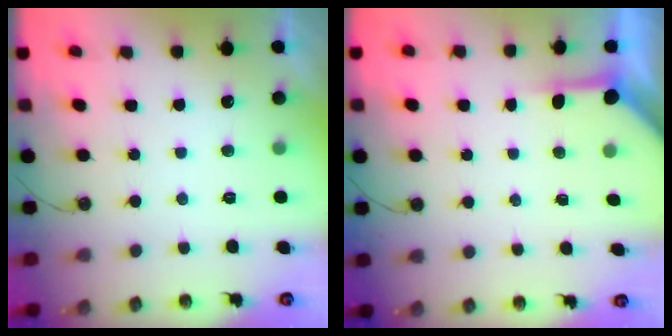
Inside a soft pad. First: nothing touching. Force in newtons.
{"total": 3.8, "press": 3.8, "slide": 0.4}